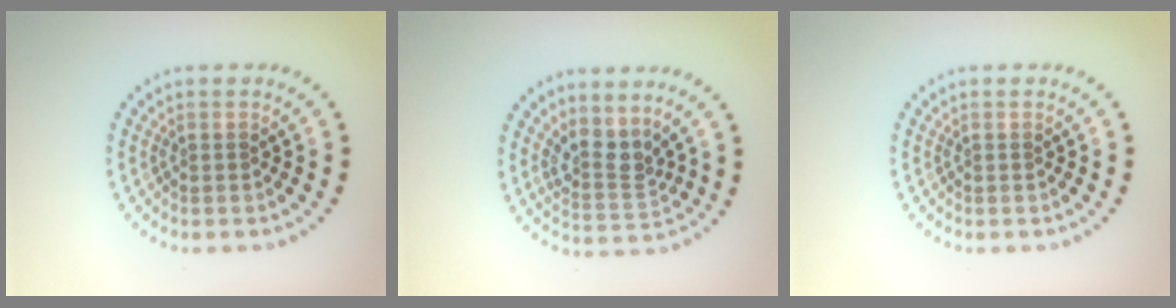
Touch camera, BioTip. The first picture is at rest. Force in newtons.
{"total": 2.8, "press": 2.0, "slide": 1.9}
{"total": 0.0}